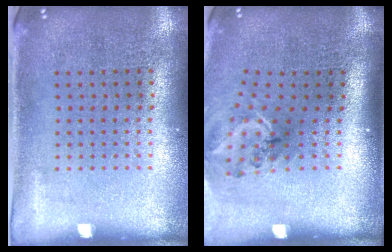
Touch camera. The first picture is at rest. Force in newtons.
{"total": 1.4, "press": 1.1, "slide": 0.9}